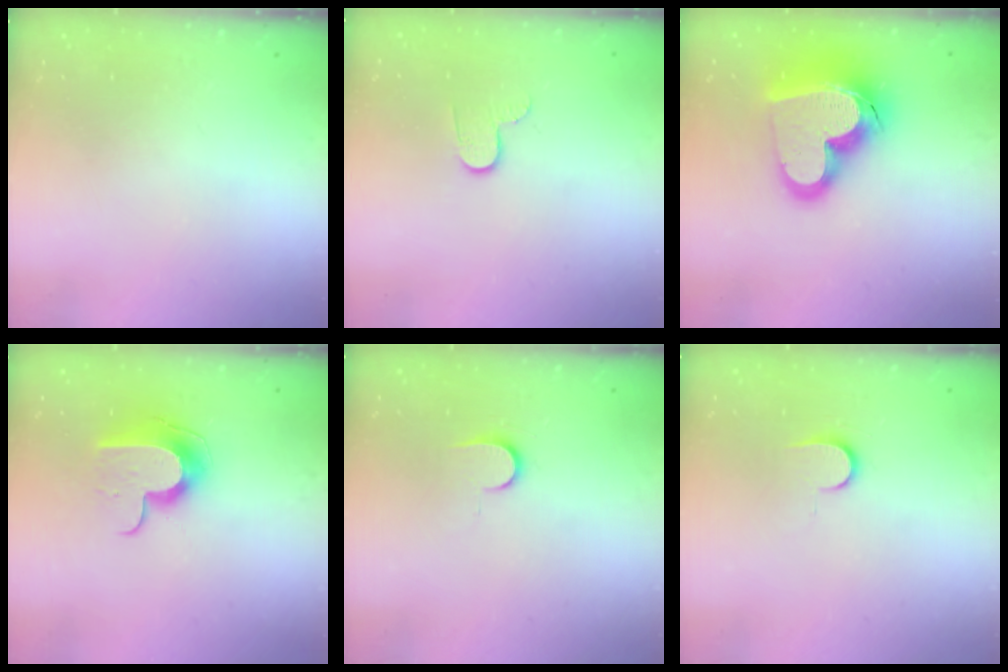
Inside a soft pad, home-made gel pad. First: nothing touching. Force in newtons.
{"total": 4.6, "press": 4.6, "slide": 0.5}
{"total": 23.0, "press": 22.9, "slide": 2.3}
{"total": 11.5, "press": 11.4, "slide": 0.9}
{"total": 6.9, "press": 6.9, "slide": 0.8}
{"total": 6.9, "press": 6.9, "slide": 0.8}